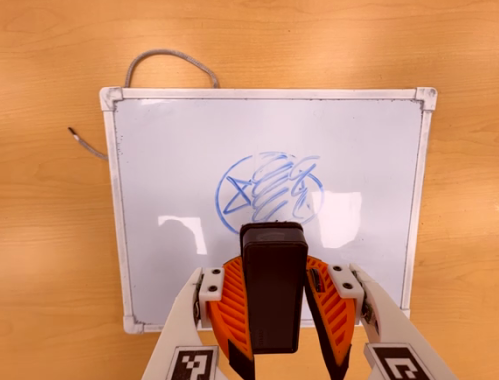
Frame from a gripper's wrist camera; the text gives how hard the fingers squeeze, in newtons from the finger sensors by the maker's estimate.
{"total": 7.8, "left": 6.9, "right": 8.7}